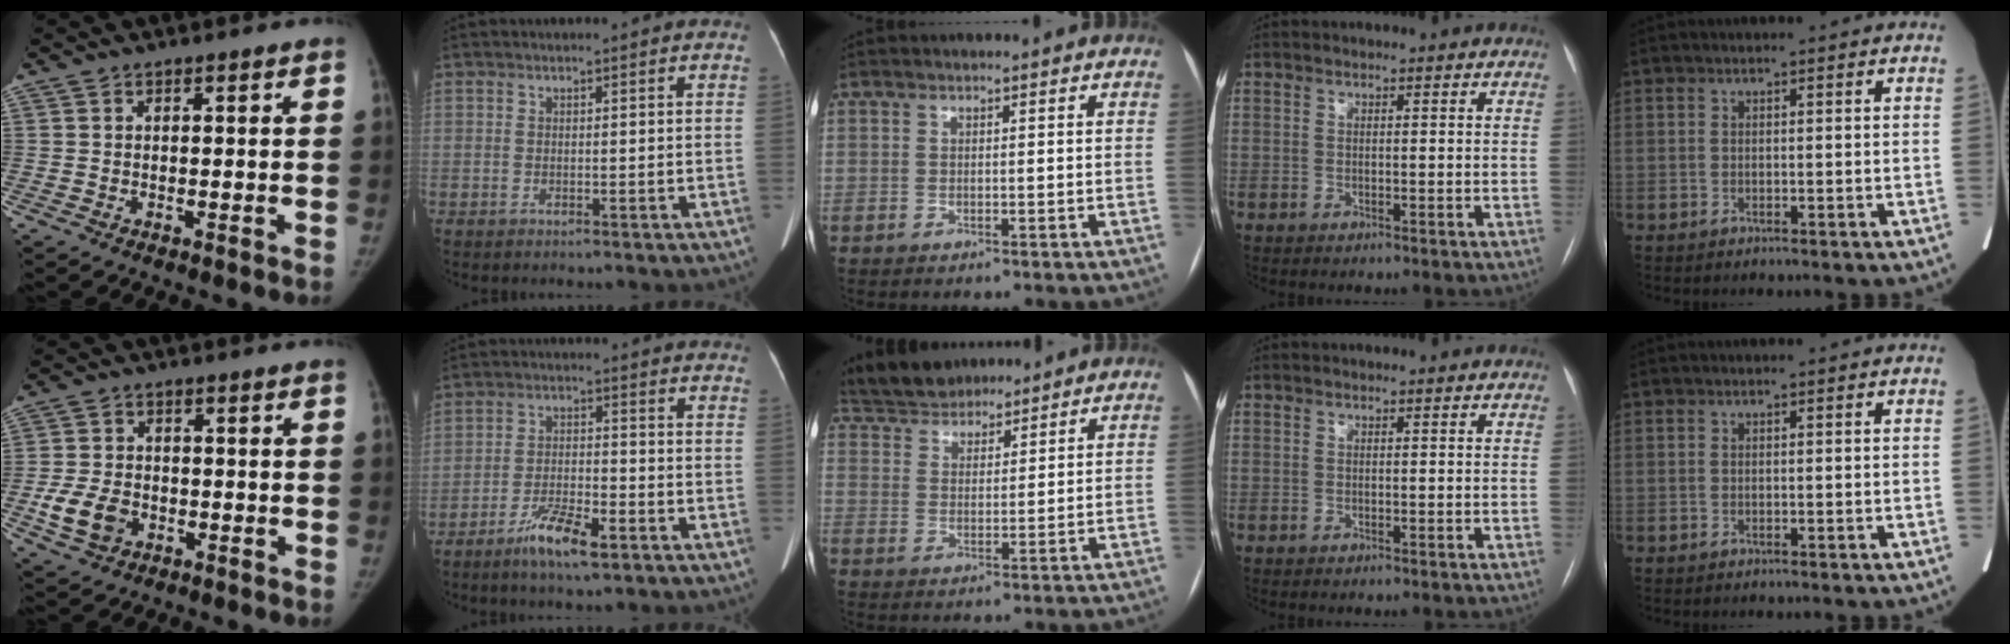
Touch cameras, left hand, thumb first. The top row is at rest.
{"thumb": {"total": 7.3, "force": [-2.4, 5.3, 4.4], "torque": [-0.082, 0.007, -0.041]}, "index": {"total": 6.8, "force": [-4.6, 1.3, 4.9], "torque": [-0.101, -0.008, -0.082]}, "middle": {"total": 8.6, "force": [7.9, 3.0, 1.8], "torque": [-0.034, 0.029, 0.141]}}